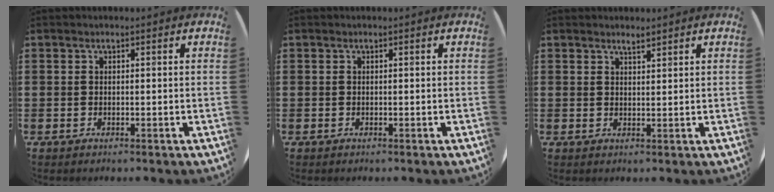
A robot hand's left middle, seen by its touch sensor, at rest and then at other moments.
{"total": 0.0}
{"total": 1.6, "force": [1.6, 0.1, 0.3], "torque": [-0.006, 0.001, 0.029]}